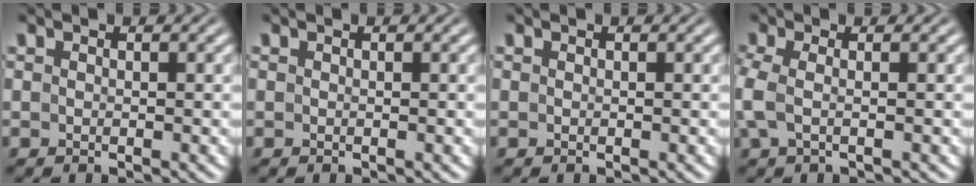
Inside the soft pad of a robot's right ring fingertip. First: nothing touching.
{"total": 0.0}
{"total": 0.0}
{"total": 2.4, "force": [-0.3, 1.0, 2.2], "torque": [-0.066, -0.010, 0.001]}